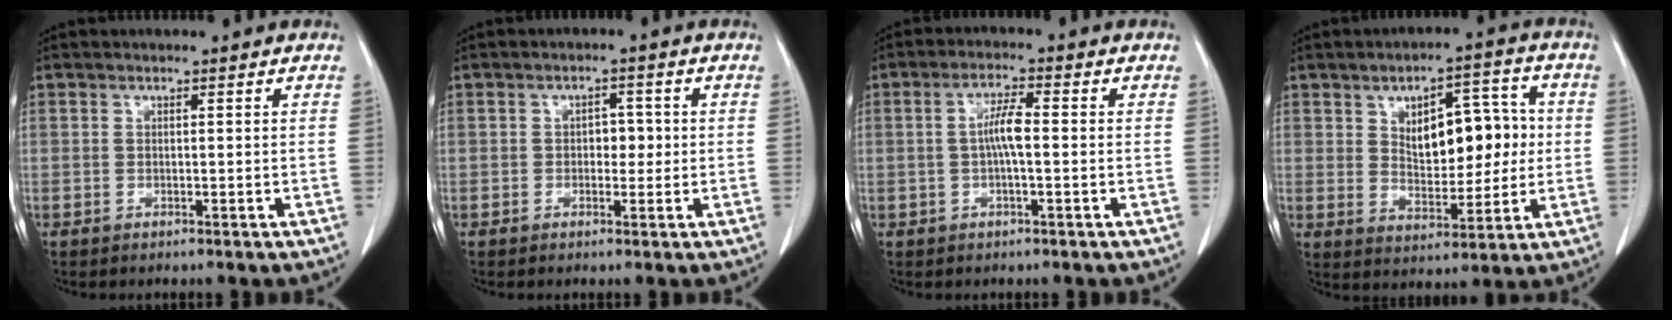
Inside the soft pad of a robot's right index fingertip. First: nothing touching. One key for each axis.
{"total": 2.9, "fx": 0.1, "fy": 1.8, "fz": 2.2, "tx": -0.028, "ty": 0.008, "tz": 0.002}
{"total": 4.5, "fx": 0.0, "fy": 0.7, "fz": 4.5, "tx": -0.087, "ty": 0.008, "tz": -0.001}
{"total": 11.5, "fx": 1.8, "fy": 5.6, "fz": 9.8, "tx": -0.135, "ty": 0.022, "tz": 0.038}